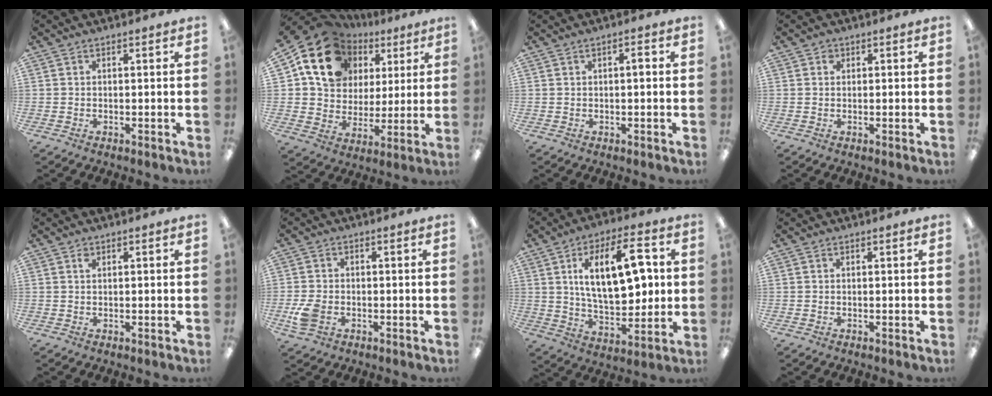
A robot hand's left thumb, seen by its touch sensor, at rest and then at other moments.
{"total": 18.3, "force": [8.3, 14.6, 7.2], "torque": [-0.130, -0.027, 0.164]}
{"total": 1.6, "force": [0.2, 0.7, 1.4], "torque": [-0.029, 0.007, 0.002]}
{"total": 1.3, "force": [0.3, 1.2, 0.4], "torque": [-0.002, 0.003, 0.002]}
{"total": 1.1, "force": [0.5, 0.8, 0.6], "torque": [-0.005, 0.001, 0.006]}
{"total": 5.6, "force": [-2.0, 3.9, 3.5], "torque": [-0.080, 0.006, -0.038]}
{"total": 19.0, "force": [4.7, 9.3, 15.9], "torque": [-0.247, 0.001, 0.076]}
{"total": 0.0}